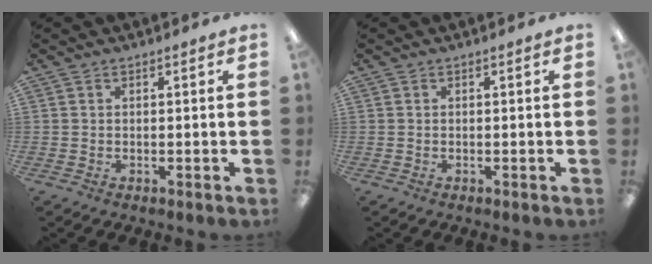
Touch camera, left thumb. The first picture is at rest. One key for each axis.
{"total": 0.0}